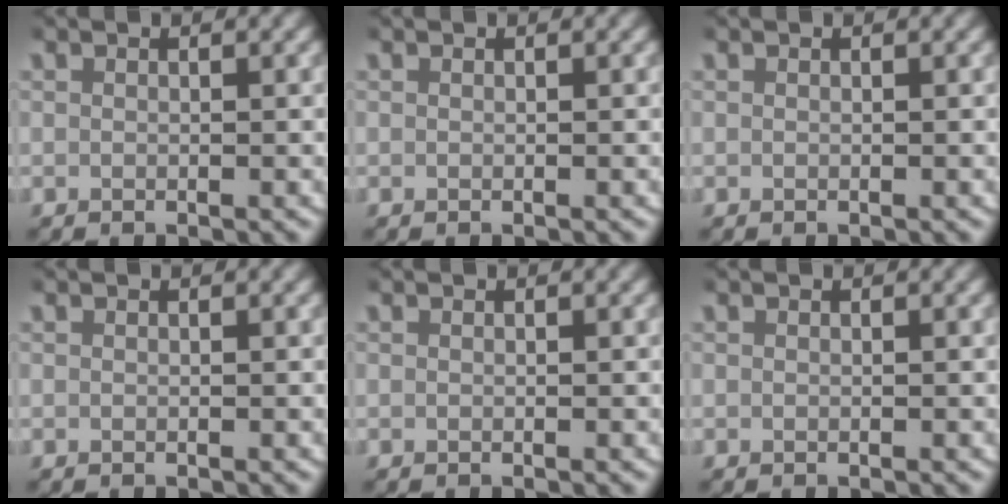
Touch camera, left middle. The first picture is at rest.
{"total": 0.0}
{"total": 0.0}
{"total": 0.0}
{"total": 0.0}
{"total": 0.0}